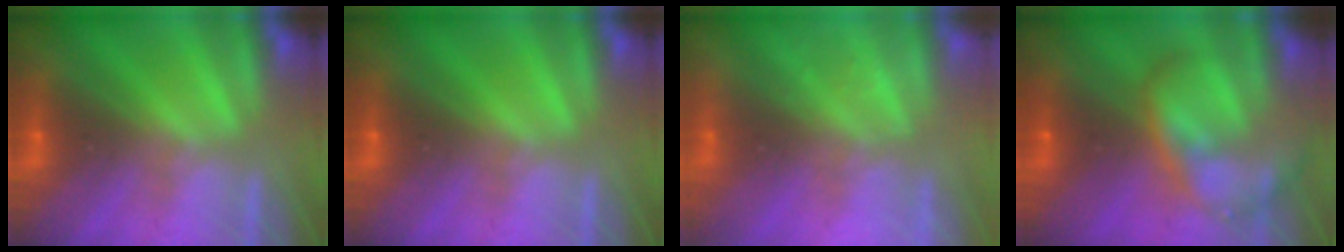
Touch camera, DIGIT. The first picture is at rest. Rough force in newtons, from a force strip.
{"total": 0.0}
{"total": 2.2}
{"total": 9.4}